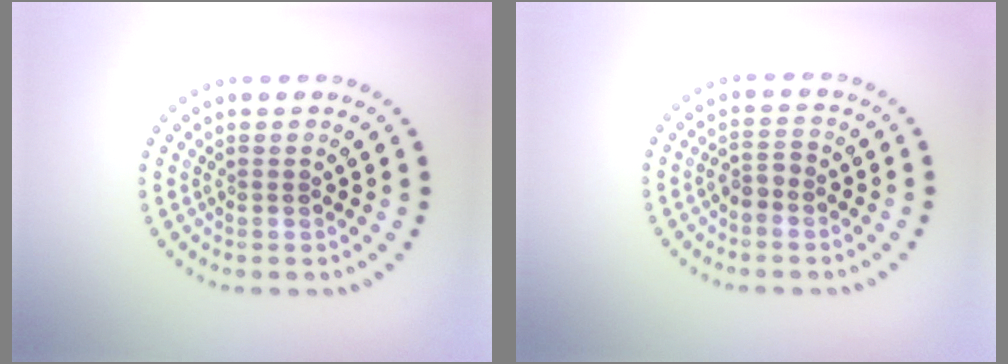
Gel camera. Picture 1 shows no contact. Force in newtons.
{"total": 1.5, "press": 1.3, "slide": 0.7}